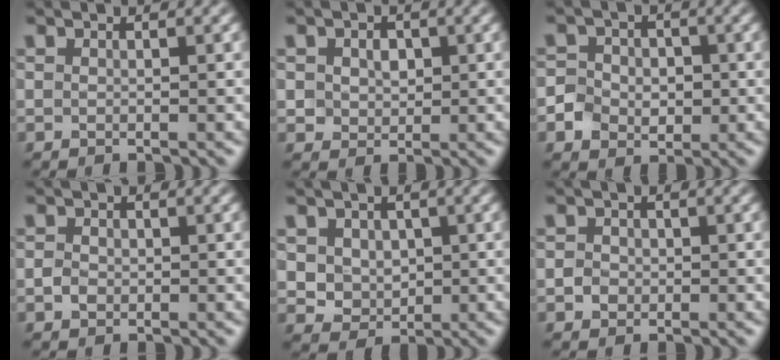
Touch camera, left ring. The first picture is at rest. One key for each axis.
{"total": 2.5, "fx": 0.5, "fy": 2.0, "fz": 1.4, "tx": -0.026, "ty": 0.003, "tz": 0.003}
{"total": 4.2, "fx": -1.0, "fy": 3.7, "fz": 1.6, "tx": -0.018, "ty": 0.005, "tz": -0.034}
{"total": 1.3, "fx": -0.3, "fy": 1.1, "fz": 0.6, "tx": -0.012, "ty": 0.000, "tz": -0.009}
{"total": 3.5, "fx": 0.8, "fy": 3.0, "fz": 1.6, "tx": -0.041, "ty": -0.006, "tz": 0.027}
{"total": 1.5, "fx": -0.2, "fy": 1.4, "fz": 0.5, "tx": -0.001, "ty": 0.000, "tz": -0.005}